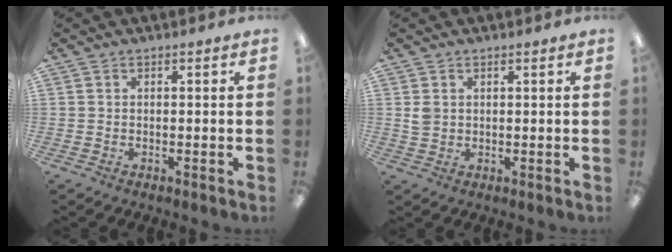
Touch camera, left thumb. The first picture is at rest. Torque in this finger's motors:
{"motor_torque": [0.26, 0.44, 0.06, 0.10, 0.00]}